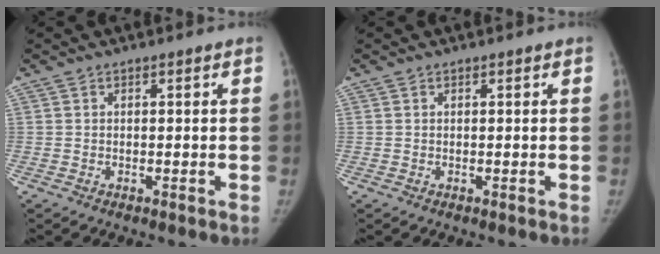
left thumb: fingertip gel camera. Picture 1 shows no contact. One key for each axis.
{"total": 0.0}